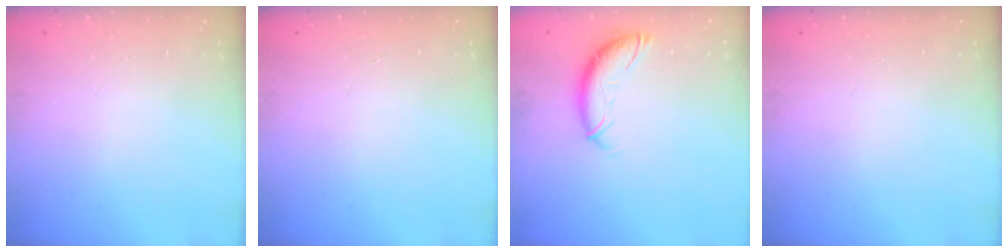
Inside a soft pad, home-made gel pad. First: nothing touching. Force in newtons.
{"total": 0.0}
{"total": 10.7, "press": 10.6, "slide": 1.4}
{"total": 0.0}